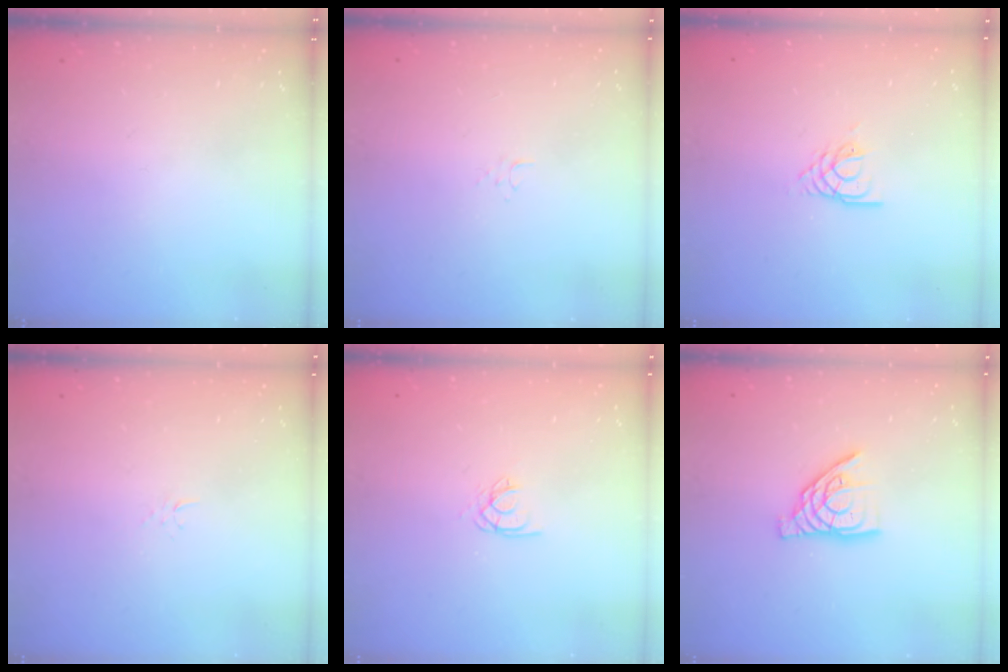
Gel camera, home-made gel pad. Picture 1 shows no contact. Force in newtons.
{"total": 4.1, "press": 4.1, "slide": 0.6}
{"total": 3.5, "press": 3.5, "slide": 0.4}
{"total": 4.0, "press": 4.0, "slide": 0.7}
{"total": 2.5, "press": 2.5, "slide": 0.1}
{"total": 10.8, "press": 10.8, "slide": 0.8}